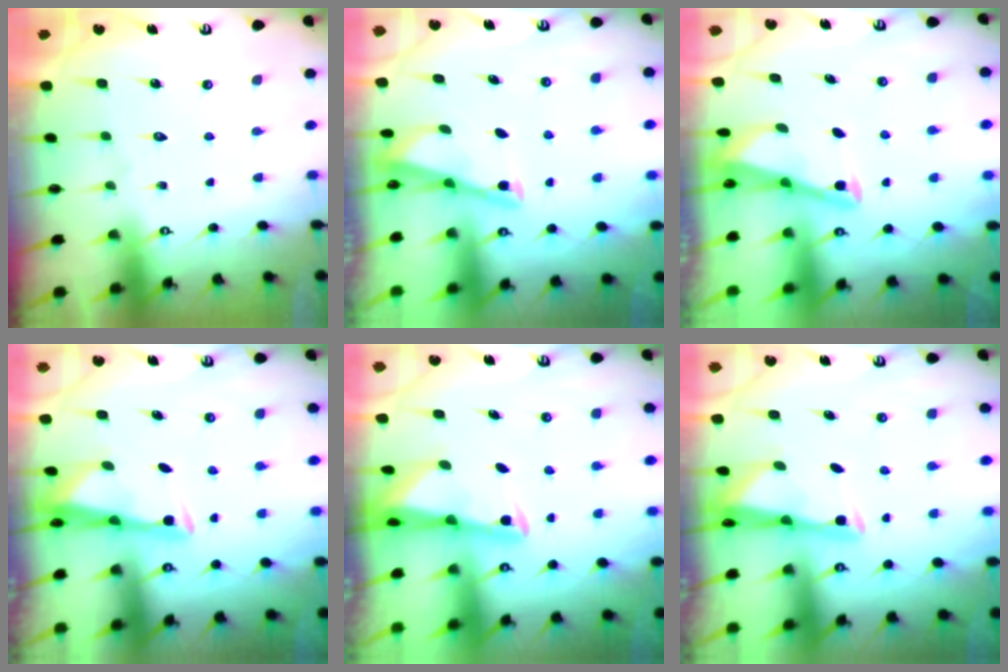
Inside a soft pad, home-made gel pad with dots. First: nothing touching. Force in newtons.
{"total": 2.9, "press": 2.9, "slide": 0.2}
{"total": 2.8, "press": 2.8, "slide": 0.4}
{"total": 3.2, "press": 3.1, "slide": 0.8}
{"total": 2.4, "press": 2.3, "slide": 0.4}
{"total": 2.8, "press": 2.7, "slide": 0.4}